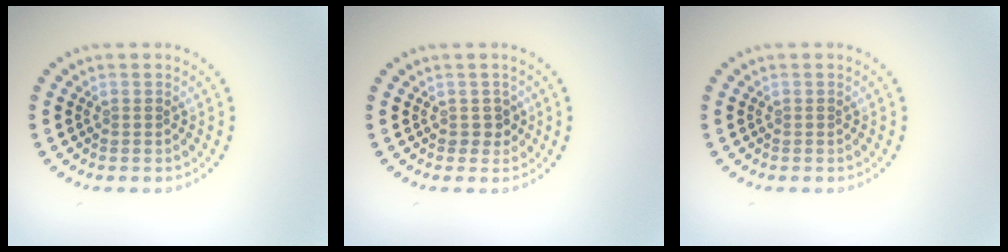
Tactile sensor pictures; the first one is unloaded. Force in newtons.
{"total": 1.1, "press": 1.0, "slide": 0.5}
{"total": 0.0}